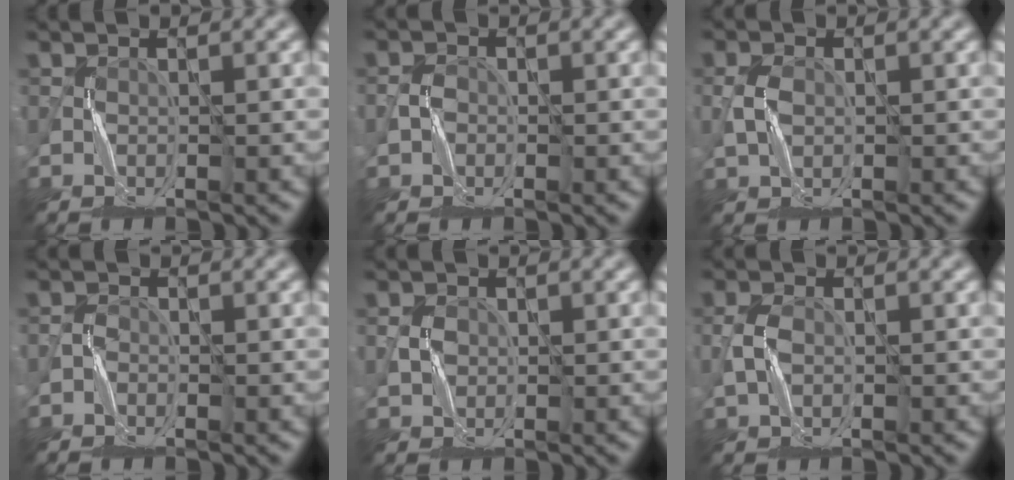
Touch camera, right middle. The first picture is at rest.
{"total": 0.7, "force": [-0.2, 0.7, 0.1], "torque": [0.001, 0.002, -0.006]}
{"total": 1.4, "force": [0.2, 1.0, 1.0], "torque": [-0.024, 0.002, 0.005]}
{"total": 0.6, "force": [-0.5, 0.4, 0.0], "torque": [0.003, 0.005, -0.011]}
{"total": 1.0, "force": [0.2, 0.9, 0.2], "torque": [-0.004, -0.001, 0.002]}
{"total": 1.6, "force": [-0.1, 1.1, 1.2], "torque": [-0.027, 0.002, -0.003]}